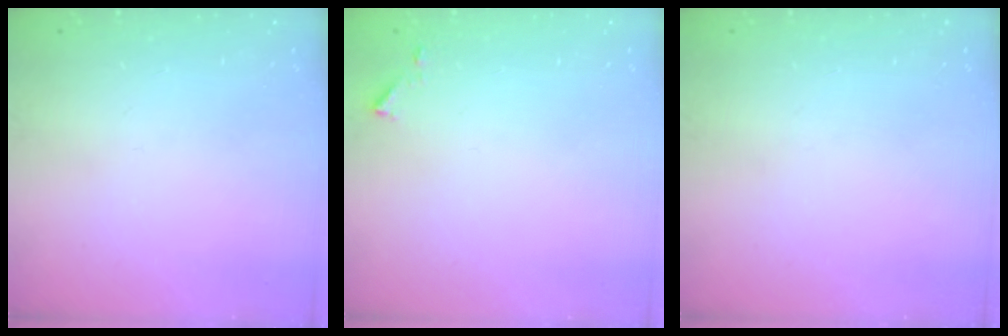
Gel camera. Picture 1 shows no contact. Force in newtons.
{"total": 5.3, "press": 5.2, "slide": 0.5}
{"total": 0.0}